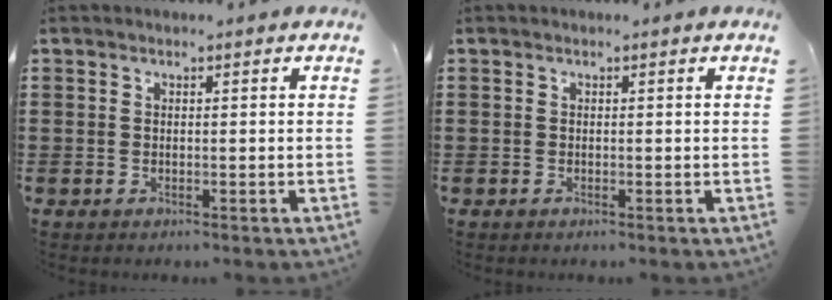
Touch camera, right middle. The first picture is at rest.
{"total": 0.0}